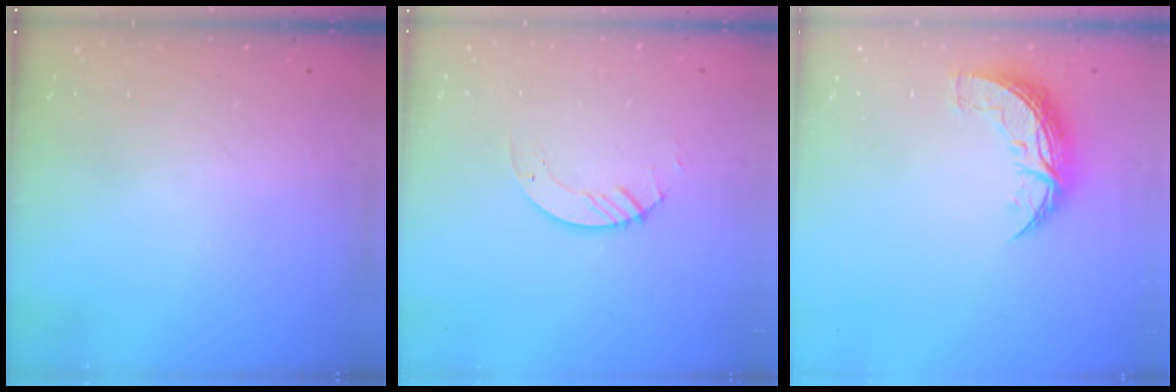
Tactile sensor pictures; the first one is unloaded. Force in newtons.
{"total": 2.9, "press": 2.9, "slide": 0.3}
{"total": 8.4, "press": 8.4, "slide": 0.3}